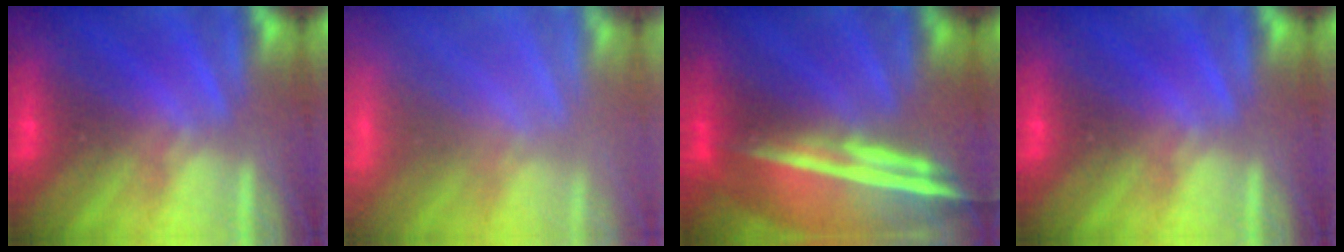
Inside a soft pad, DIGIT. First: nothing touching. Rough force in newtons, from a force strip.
{"total": 8.6}
{"total": 7.5}
{"total": 0.0}